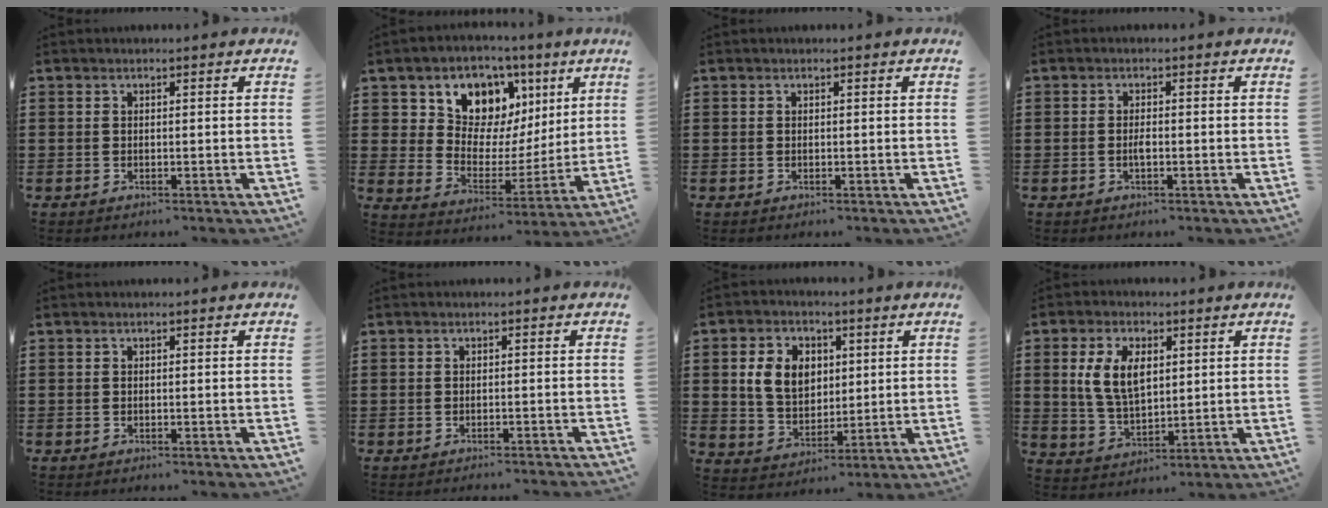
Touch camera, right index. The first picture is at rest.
{"total": 9.3, "force": [5.6, 6.6, 3.3], "torque": [-0.104, -0.037, 0.099]}
{"total": 0.0}
{"total": 1.3, "force": [-0.4, 0.5, 1.2], "torque": [-0.022, 0.001, -0.008]}
{"total": 0.0}
{"total": 0.8, "force": [-0.8, 0.0, -0.1], "torque": [0.000, 0.001, -0.017]}
{"total": 7.5, "force": [1.8, 5.8, 4.4], "torque": [-0.112, 0.012, 0.026]}
{"total": 7.7, "force": [2.1, 4.4, 5.9], "torque": [-0.141, 0.010, 0.034]}